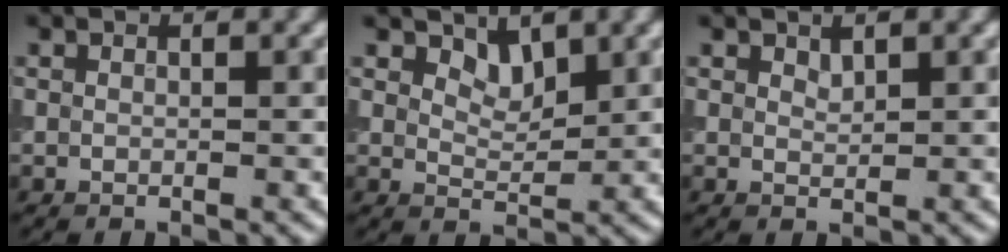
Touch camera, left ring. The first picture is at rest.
{"total": 2.1, "force": [1.6, 1.0, 1.0], "torque": [-0.019, -0.009, 0.025]}
{"total": 0.8, "force": [0.6, 0.3, 0.3], "torque": [-0.006, -0.002, 0.014]}